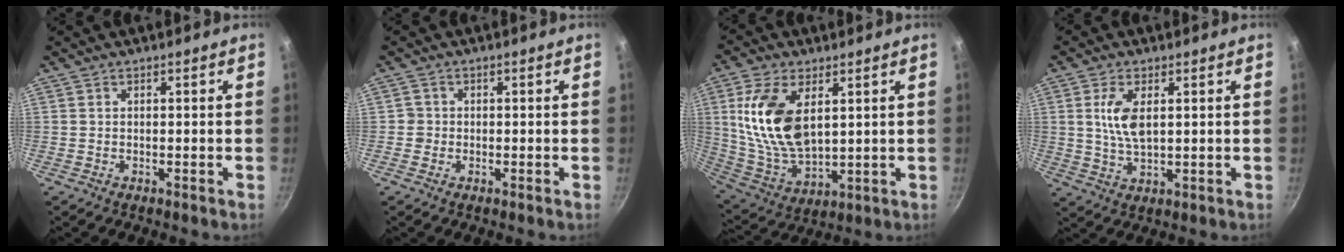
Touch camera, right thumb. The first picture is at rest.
{"total": 1.6, "force": [-0.3, 1.6, 0.0], "torque": [0.012, 0.008, -0.008]}
{"total": 16.3, "force": [4.3, 8.7, 13.1], "torque": [-0.255, -0.017, 0.095]}
{"total": 6.7, "force": [1.6, 3.1, 5.8], "torque": [-0.118, -0.008, 0.035]}